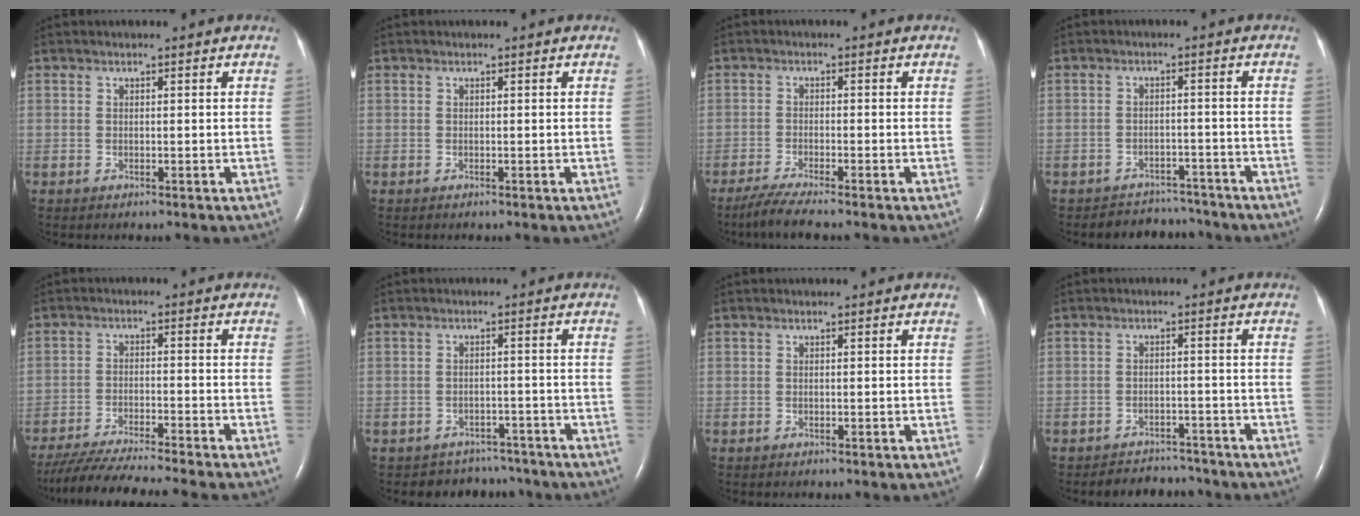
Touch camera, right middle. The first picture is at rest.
{"total": 0.0}
{"total": 4.7, "force": [-3.9, -0.4, 2.7], "torque": [-0.058, -0.016, -0.073]}
{"total": 5.9, "force": [-5.6, 1.9, -0.8], "torque": [0.013, 0.016, -0.077]}
{"total": 13.6, "force": [-12.1, -1.2, 6.1], "torque": [-0.094, -0.027, -0.198]}
{"total": 5.9, "force": [-5.2, 2.7, -0.6], "torque": [0.010, 0.021, -0.065]}
{"total": 0.0}
{"total": 5.2, "force": [-4.9, 1.6, -0.4], "torque": [0.007, 0.007, -0.070]}